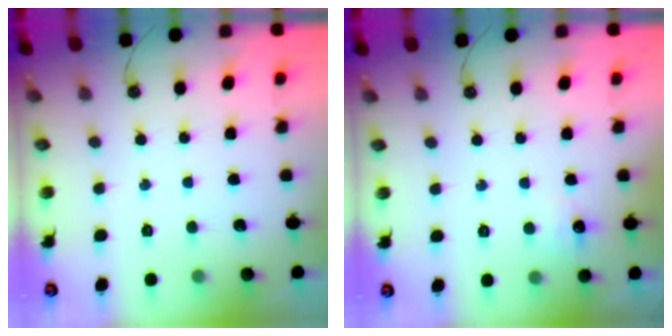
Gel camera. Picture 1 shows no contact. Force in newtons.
{"total": 5.6, "press": 5.4, "slide": 1.4}